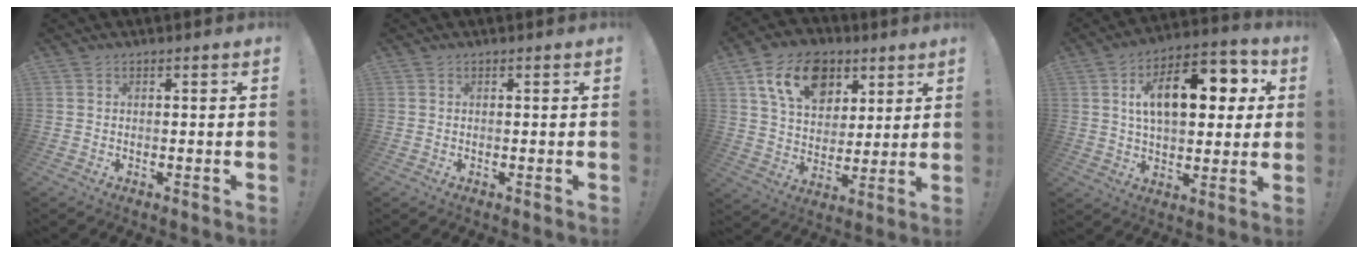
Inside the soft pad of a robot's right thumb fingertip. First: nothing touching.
{"total": 0.0}
{"total": 16.6, "force": [8.2, 11.3, 8.9], "torque": [-0.136, -0.030, 0.153]}
{"total": 17.4, "force": [4.6, 9.3, 13.9], "torque": [-0.207, 0.002, 0.076]}